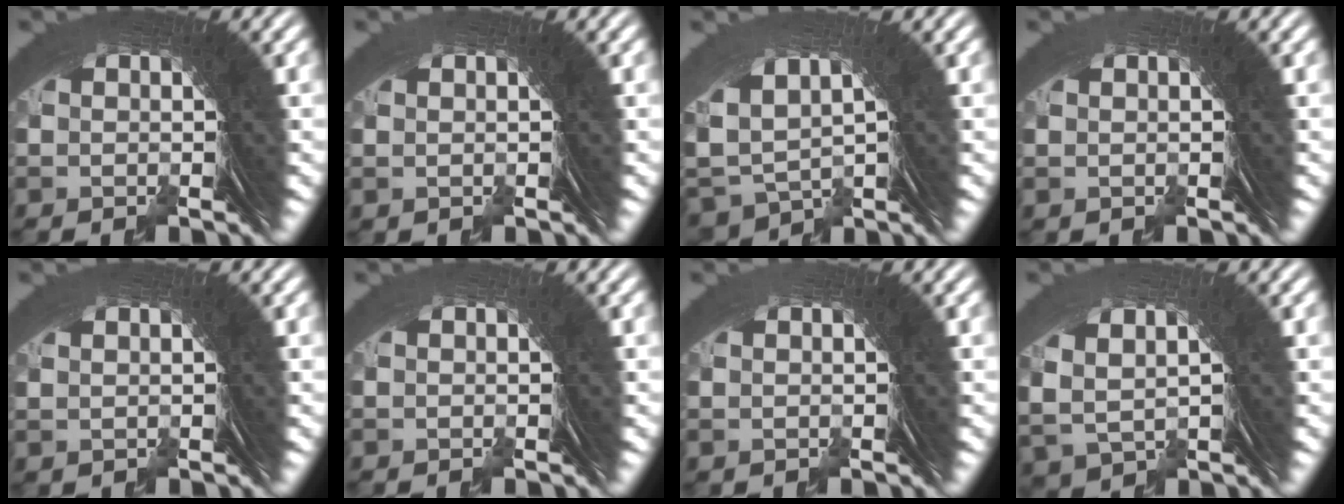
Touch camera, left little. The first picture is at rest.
{"total": 0.0}
{"total": 6.0, "force": [0.2, 5.2, 2.9], "torque": [-0.097, -0.019, 0.021]}
{"total": 0.0}
{"total": 0.5, "force": [0.4, -0.1, -0.2], "torque": [0.014, 0.002, 0.013]}
{"total": 0.8, "force": [-0.2, -0.4, -0.7], "torque": [0.014, 0.004, -0.002]}
{"total": 0.0}
{"total": 3.4, "force": [0.9, 2.9, 1.7], "torque": [-0.044, -0.006, 0.027]}